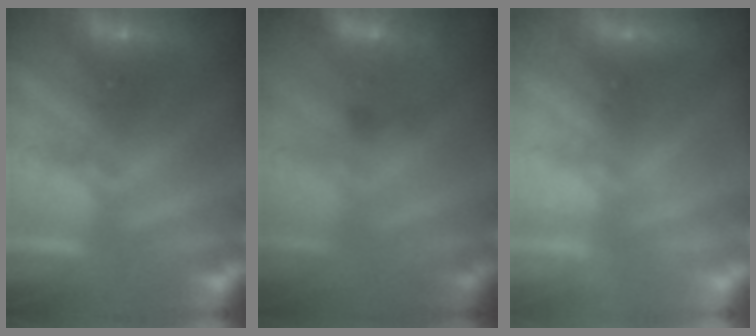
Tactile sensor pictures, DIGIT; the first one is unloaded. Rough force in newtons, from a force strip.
{"total": 2.2}
{"total": 2.2}